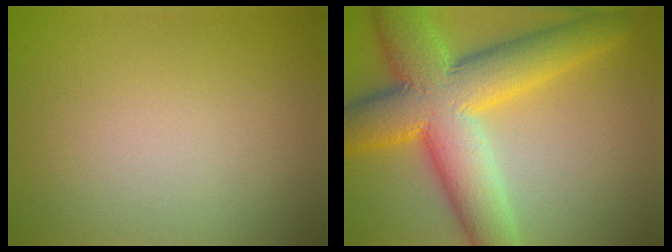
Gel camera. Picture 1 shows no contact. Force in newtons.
{"total": 12.4, "press": 12.4, "slide": 0.3}